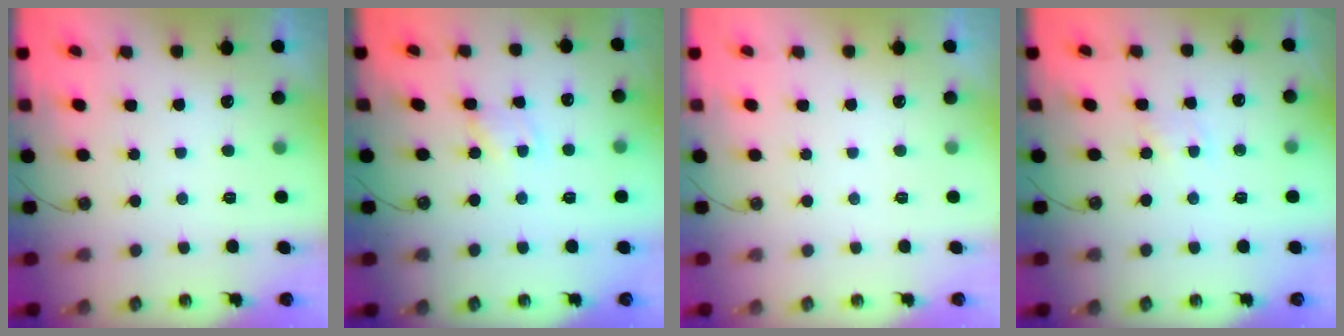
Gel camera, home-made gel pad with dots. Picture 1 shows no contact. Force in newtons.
{"total": 1.8, "press": 1.8, "slide": 0.2}
{"total": 0.0}
{"total": 1.7, "press": 1.7, "slide": 0.2}